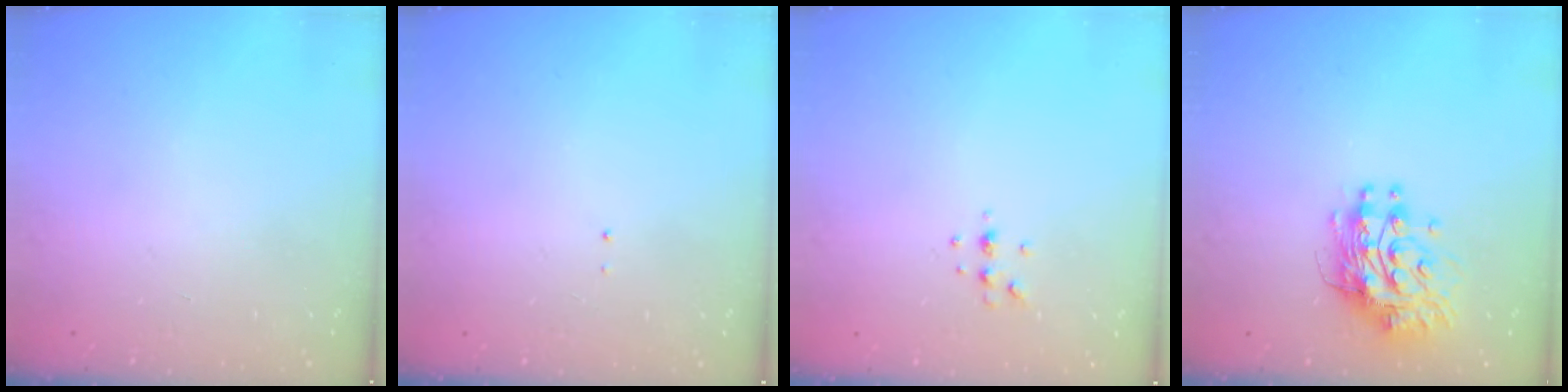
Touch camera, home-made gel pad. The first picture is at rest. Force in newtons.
{"total": 0.7, "press": 0.7, "slide": 0.1}
{"total": 3.8, "press": 3.8, "slide": 0.7}
{"total": 11.5, "press": 11.5, "slide": 1.0}